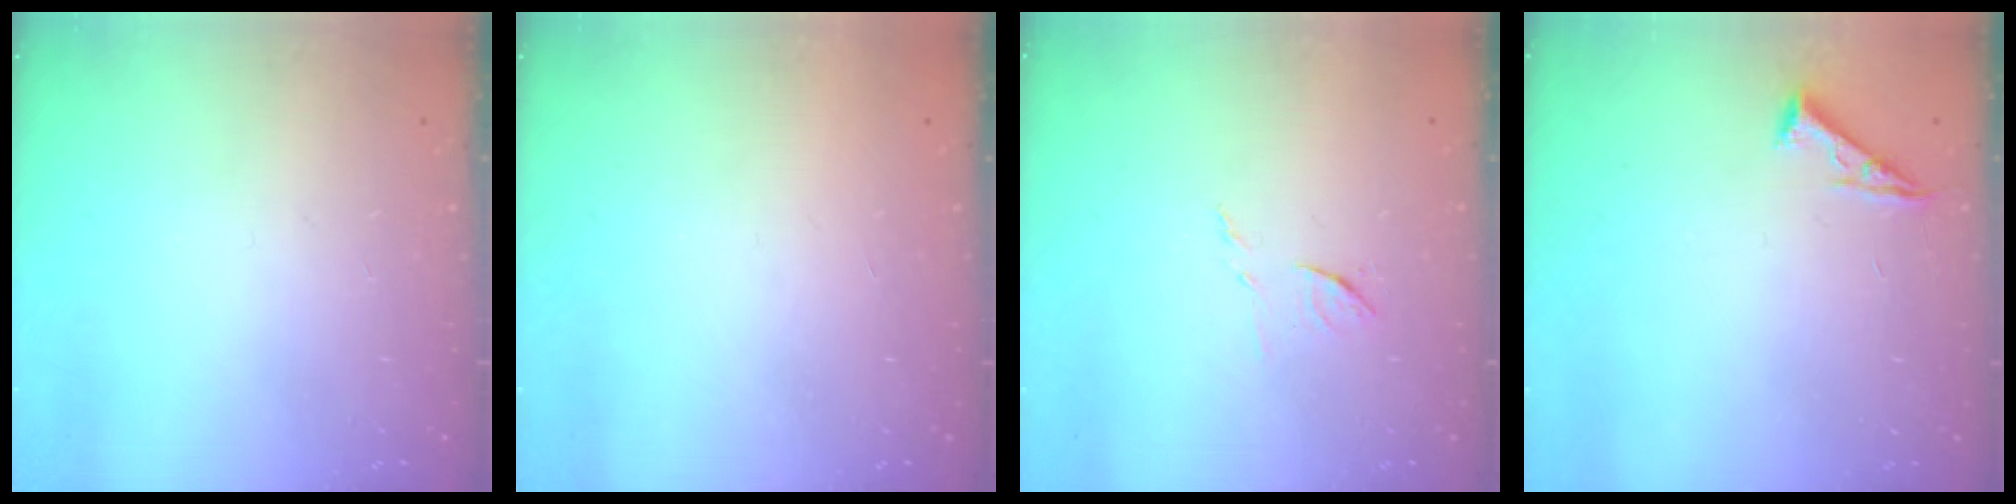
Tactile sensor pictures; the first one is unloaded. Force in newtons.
{"total": 1.6, "press": 1.6, "slide": 0.1}
{"total": 6.7, "press": 6.7, "slide": 0.5}
{"total": 4.3, "press": 4.3, "slide": 0.6}